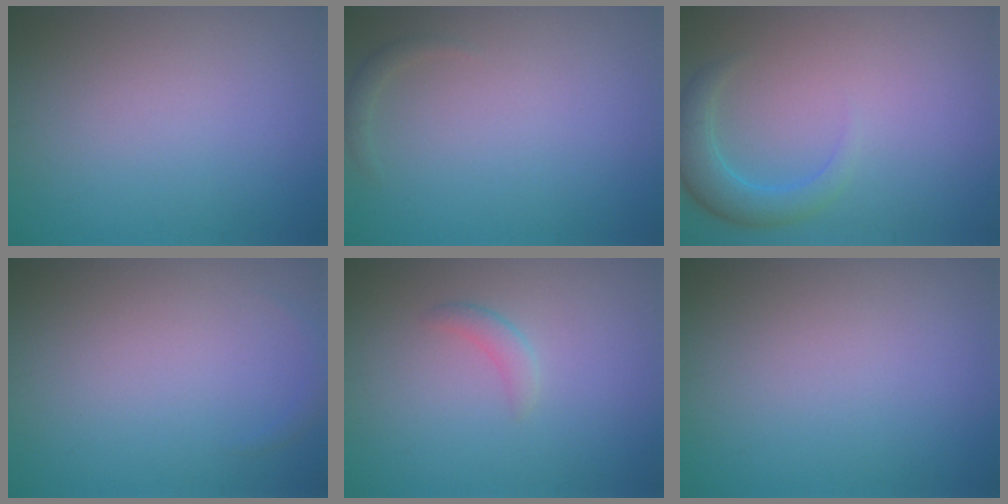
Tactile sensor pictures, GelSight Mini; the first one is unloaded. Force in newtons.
{"total": 0.7, "press": 0.7, "slide": 0.1}
{"total": 3.0, "press": 3.0, "slide": 0.1}
{"total": 0.6, "press": 0.6, "slide": 0.1}
{"total": 1.2, "press": 1.2, "slide": 0.1}
{"total": 0.0}